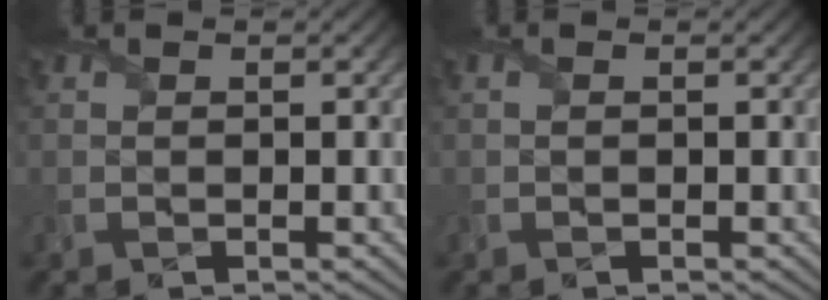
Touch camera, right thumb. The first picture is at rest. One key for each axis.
{"total": 0.5, "fx": 0.0, "fy": 0.3, "fz": 0.4, "tx": -0.008, "ty": 0.000, "tz": 0.000}